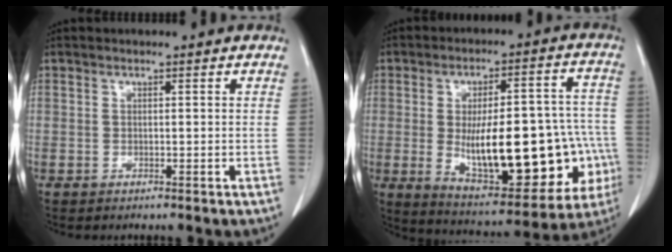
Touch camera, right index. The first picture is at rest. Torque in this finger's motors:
{"motor_torque": [1.43, -0.71, 1.06, 0.21]}